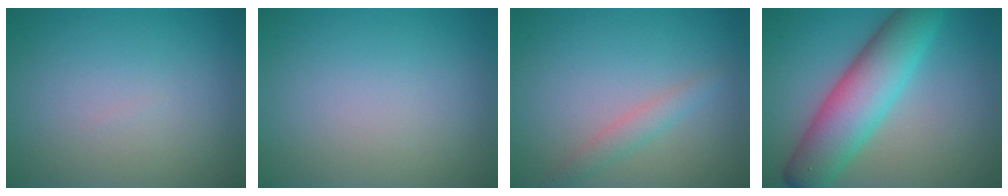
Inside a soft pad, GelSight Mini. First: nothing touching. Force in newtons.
{"total": 0.0}
{"total": 1.7, "press": 1.7, "slide": 0.0}
{"total": 8.2, "press": 8.2, "slide": 0.2}